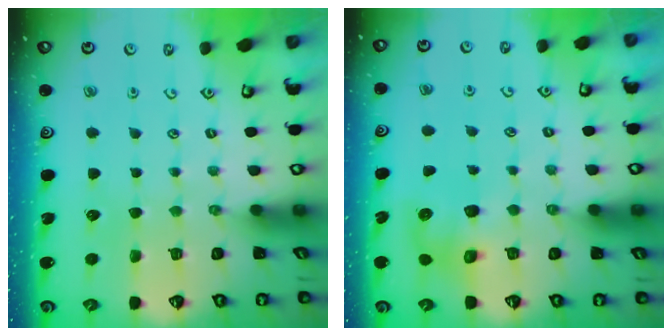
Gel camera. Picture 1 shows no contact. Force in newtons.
{"total": 7.4, "press": 7.3, "slide": 1.2}